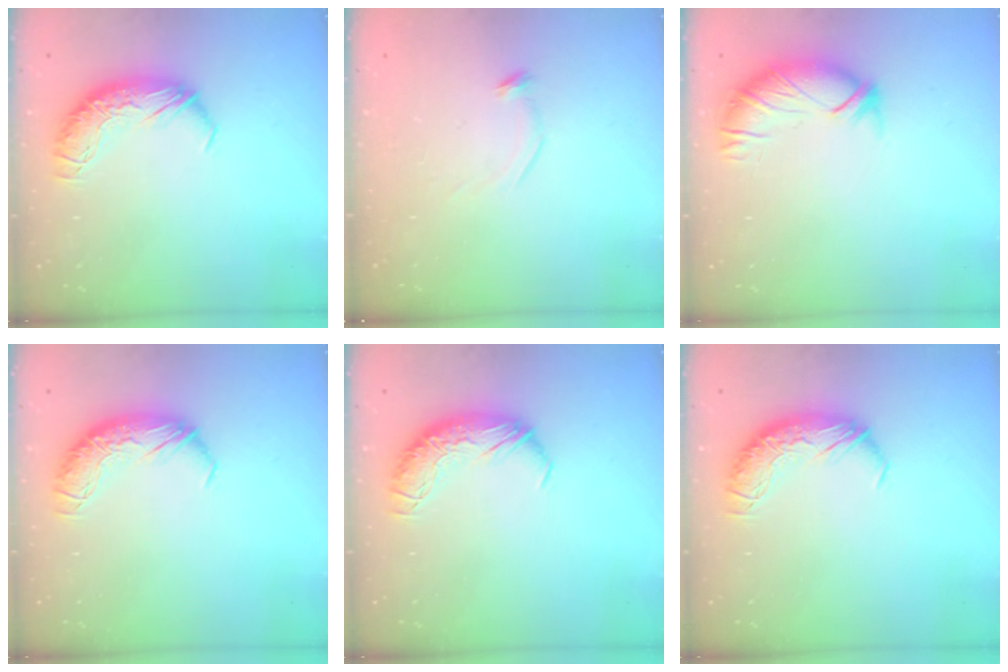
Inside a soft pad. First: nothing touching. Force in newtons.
{"total": 9.1, "press": 9.1, "slide": 0.6}
{"total": 3.5, "press": 3.2, "slide": 1.3}
{"total": 0.0}
{"total": 0.0}
{"total": 0.0}